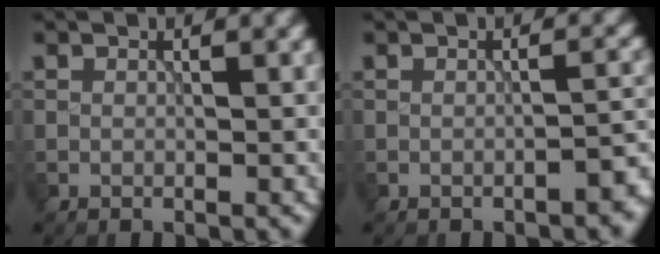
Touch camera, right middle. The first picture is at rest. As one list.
[{"total": 1.9, "force": [-1.4, 0.4, 1.2], "torque": [-0.011, 0.009, -0.020]}]